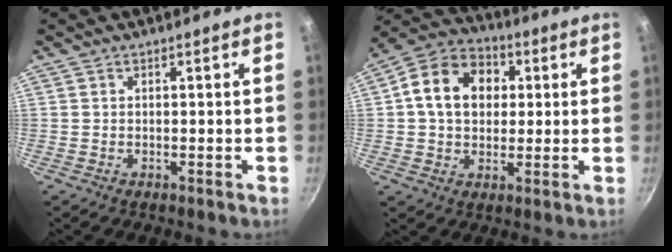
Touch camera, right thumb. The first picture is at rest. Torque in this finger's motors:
{"motor_torque": [-0.44, 0.77, 0.17, -0.05, 0.12]}